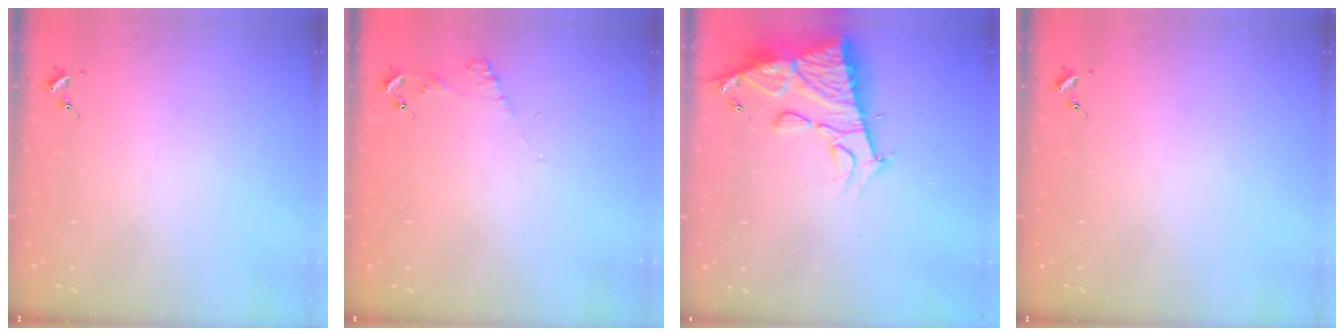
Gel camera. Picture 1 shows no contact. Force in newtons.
{"total": 5.5, "press": 5.5, "slide": 0.6}
{"total": 14.3, "press": 14.2, "slide": 1.3}
{"total": 0.0}